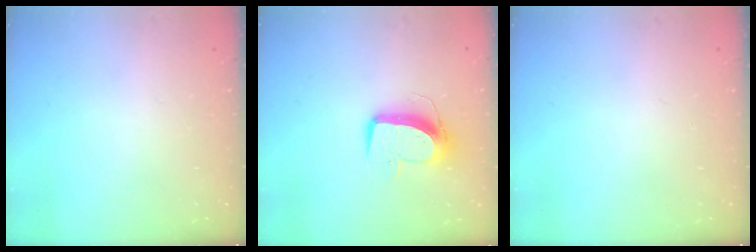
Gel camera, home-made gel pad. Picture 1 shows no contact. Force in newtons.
{"total": 10.0, "press": 9.9, "slide": 0.9}
{"total": 0.0}